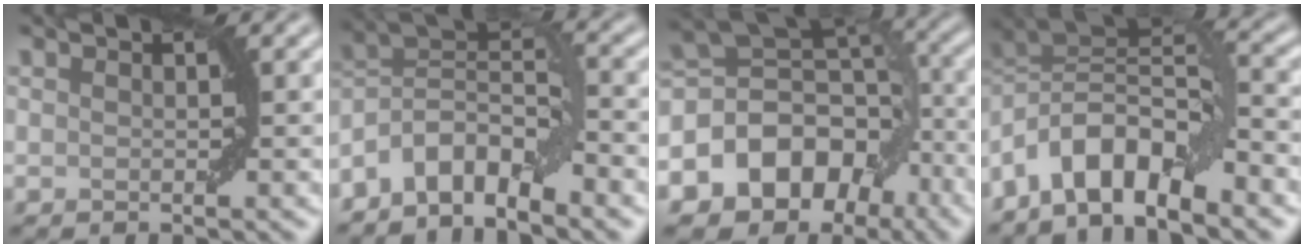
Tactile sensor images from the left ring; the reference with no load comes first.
{"total": 6.9, "force": [-4.3, 2.6, 4.7], "torque": [-0.074, 0.014, -0.090]}
{"total": 10.8, "force": [-5.3, 7.8, 5.2], "torque": [-0.083, 0.021, -0.094]}
{"total": 8.3, "force": [-4.0, 3.3, 6.4], "torque": [-0.098, 0.019, -0.086]}